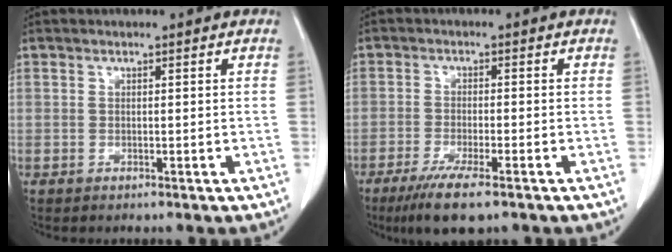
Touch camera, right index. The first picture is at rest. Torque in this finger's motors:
{"motor_torque": [0.80, -0.79, 0.37, 0.12]}